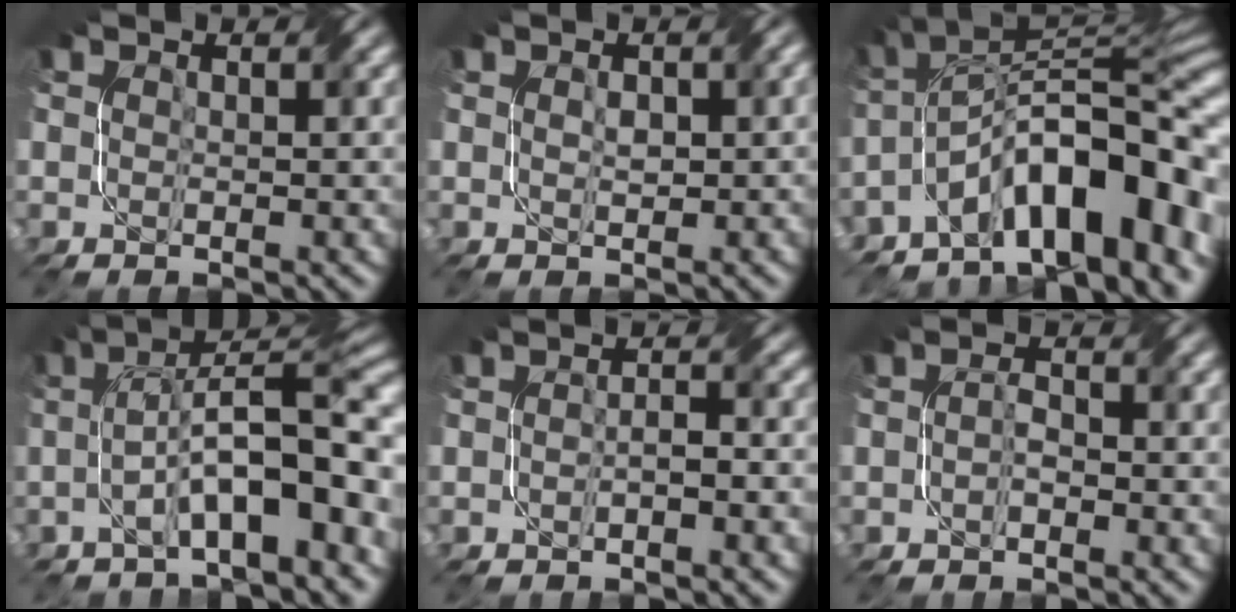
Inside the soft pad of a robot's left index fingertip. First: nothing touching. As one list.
[{"total": 1.3, "force": [0.1, 0.7, 1.1], "torque": [-0.017, 0.001, 0.006]}, {"total": 14.5, "force": [-6.4, 6.0, 11.5], "torque": [-0.153, 0.029, -0.107]}, {"total": 10.0, "force": [-2.1, 3.0, 9.3], "torque": [-0.139, 0.020, -0.035]}, {"total": 1.7, "force": [-0.9, 0.4, 1.4], "torque": [-0.022, 0.001, -0.017]}, {"total": 1.3, "force": [-0.8, 0.5, 0.9], "torque": [-0.017, 0.002, -0.014]}]